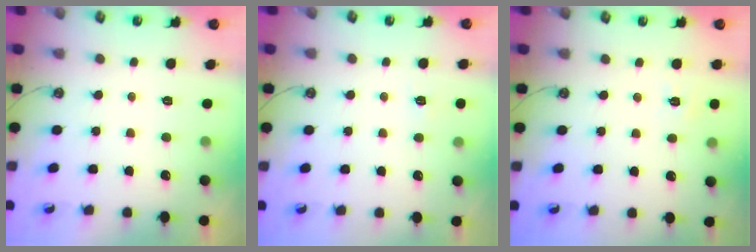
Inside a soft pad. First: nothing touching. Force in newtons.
{"total": 3.9, "press": 3.9, "slide": 0.4}
{"total": 5.6, "press": 5.6, "slide": 0.5}